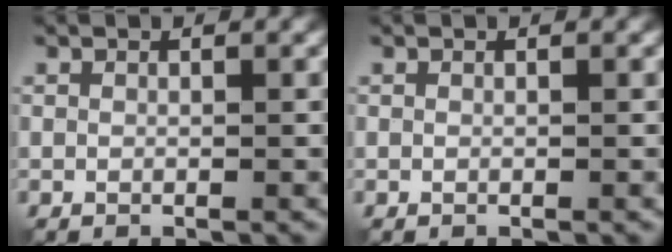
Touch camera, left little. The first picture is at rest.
{"total": 0.0}